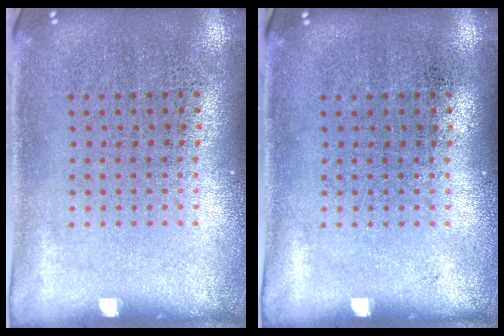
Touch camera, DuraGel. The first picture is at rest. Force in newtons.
{"total": 0.0}